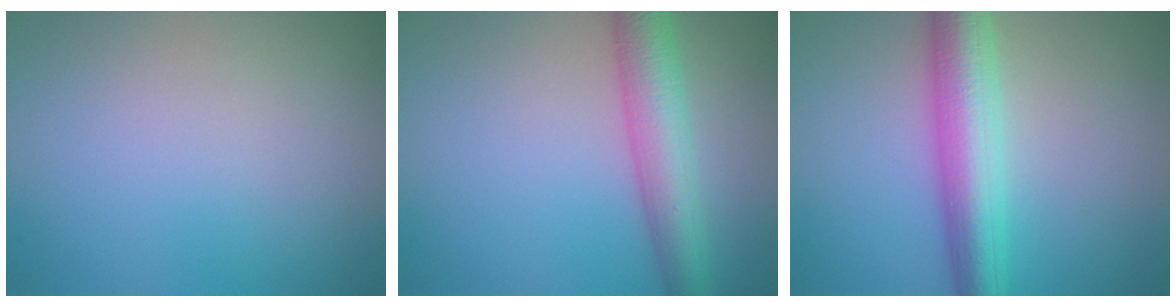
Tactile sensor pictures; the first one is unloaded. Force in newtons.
{"total": 5.2, "press": 5.2, "slide": 0.2}
{"total": 6.5, "press": 6.5, "slide": 0.1}